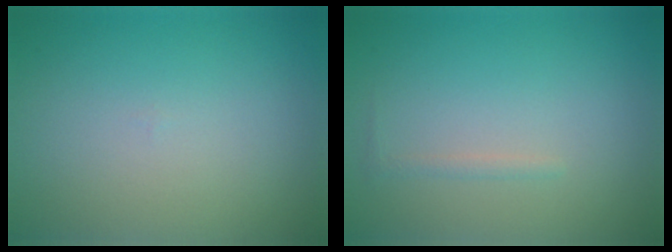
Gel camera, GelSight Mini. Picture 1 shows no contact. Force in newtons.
{"total": 0.7, "press": 0.7, "slide": 0.0}